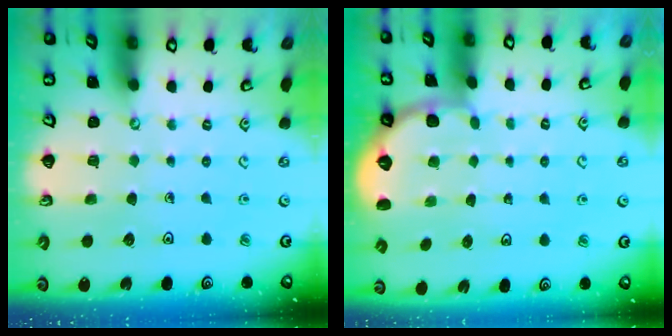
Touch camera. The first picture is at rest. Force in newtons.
{"total": 1.8, "press": 1.7, "slide": 0.1}